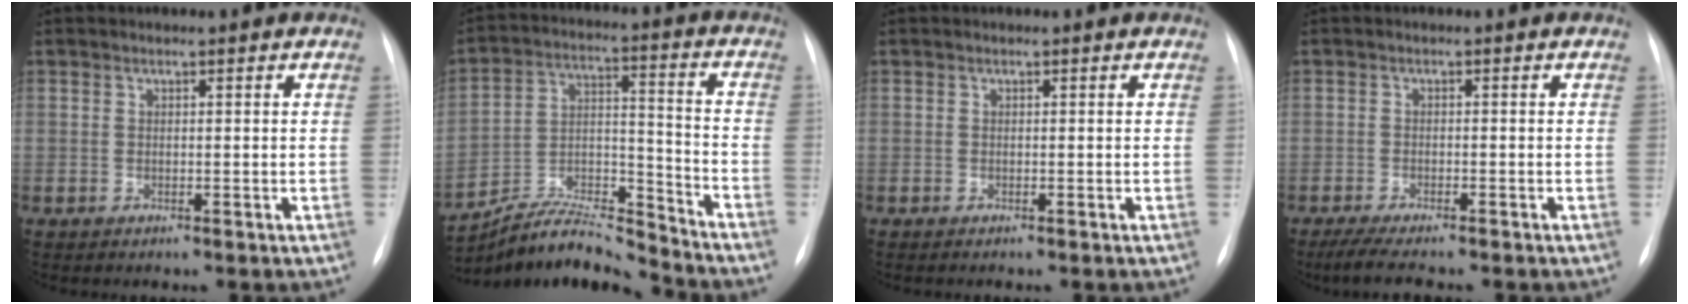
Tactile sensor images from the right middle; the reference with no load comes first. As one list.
[{"total": 12.5, "force": [-12.2, 0.7, 2.6], "torque": [-0.040, 0.031, -0.226]}, {"total": 0.0}, {"total": 6.0, "force": [-4.8, 0.7, 3.4], "torque": [-0.056, -0.015, -0.073]}]